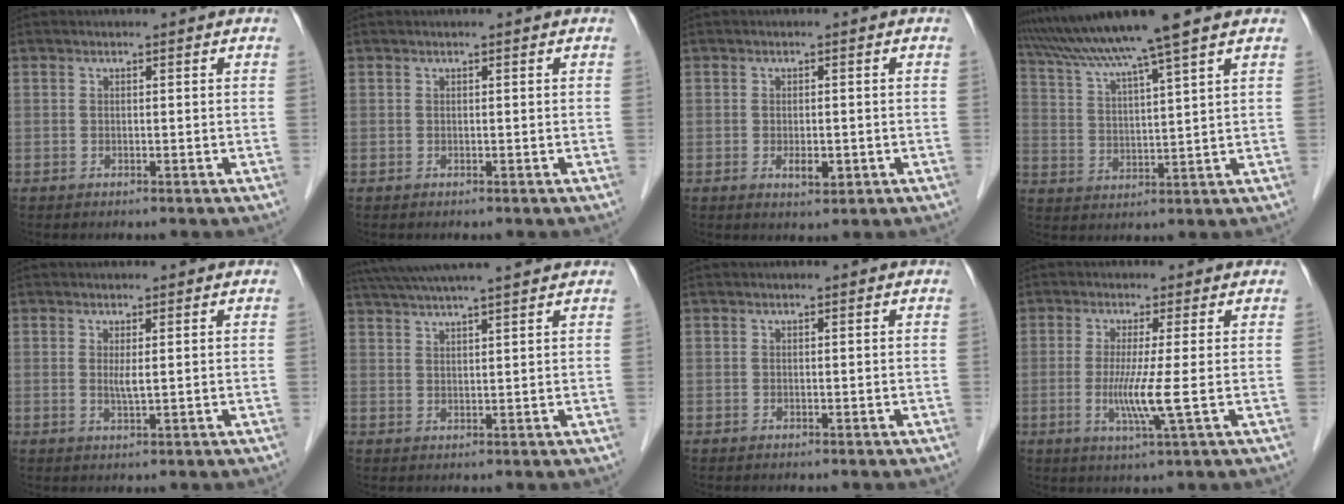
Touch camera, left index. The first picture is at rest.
{"total": 0.0}
{"total": 2.7, "force": [-0.8, 1.2, 2.3], "torque": [-0.037, -0.002, -0.007]}
{"total": 12.1, "force": [9.8, -1.8, 6.9], "torque": [-0.123, 0.018, 0.165]}
{"total": 1.6, "force": [0.3, 0.1, 1.5], "torque": [-0.035, -0.004, 0.009]}
{"total": 14.1, "force": [12.3, 0.5, 6.8], "torque": [-0.122, 0.043, 0.182]}
{"total": 0.0}
{"total": 5.7, "force": [-0.8, -1.2, 5.5], "torque": [-0.118, -0.022, -0.017]}